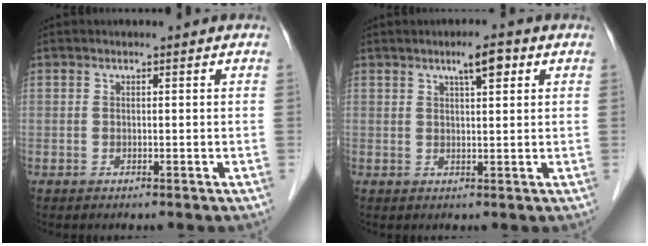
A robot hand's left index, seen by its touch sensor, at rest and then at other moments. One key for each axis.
{"total": 3.4, "fx": 1.8, "fy": 0.6, "fz": 2.8, "tx": -0.048, "ty": 0.008, "tz": 0.027}